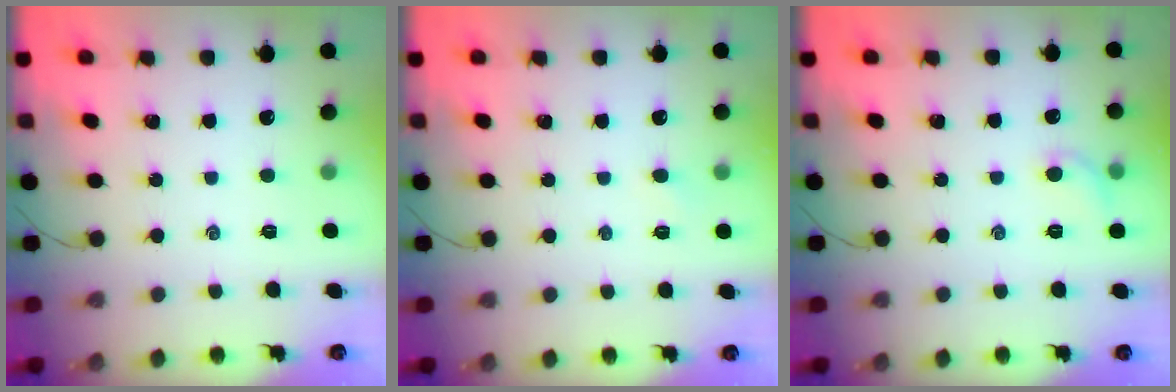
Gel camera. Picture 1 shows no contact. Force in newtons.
{"total": 1.5, "press": 1.4, "slide": 0.6}
{"total": 5.4, "press": 5.3, "slide": 1.3}